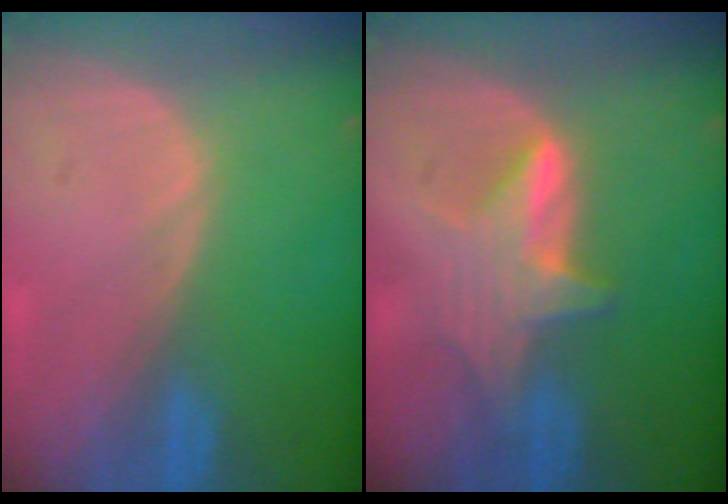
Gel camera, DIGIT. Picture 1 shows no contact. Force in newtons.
{"total": 5.8, "press": 5.8, "slide": 0.9}